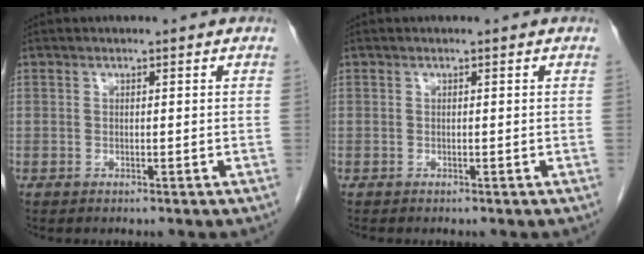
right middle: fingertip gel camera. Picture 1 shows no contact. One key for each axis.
{"total": 0.0}